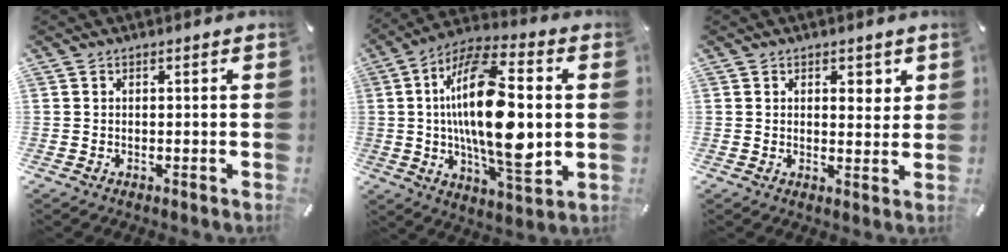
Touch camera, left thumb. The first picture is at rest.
{"total": 23.5, "force": [1.6, 9.2, 21.6], "torque": [-0.418, -0.016, 0.022]}
{"total": 3.0, "force": [1.7, 2.2, 1.2], "torque": [0.004, -0.009, 0.022]}